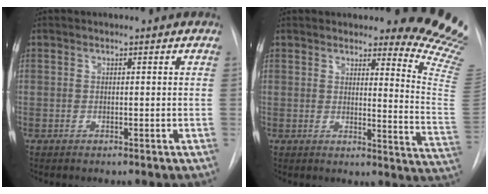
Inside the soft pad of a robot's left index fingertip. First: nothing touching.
{"total": 12.8, "force": [12.1, -0.4, 4.0], "torque": [-0.039, -0.144, 0.113]}